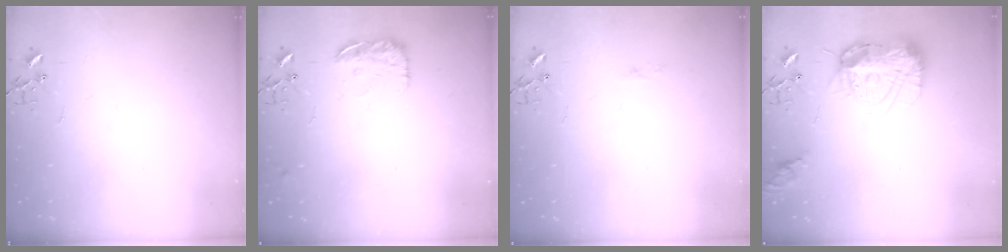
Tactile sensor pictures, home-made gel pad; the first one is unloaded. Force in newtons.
{"total": 13.0, "press": 12.9, "slide": 0.8}
{"total": 3.3, "press": 3.2, "slide": 0.4}
{"total": 15.6, "press": 15.5, "slide": 1.4}